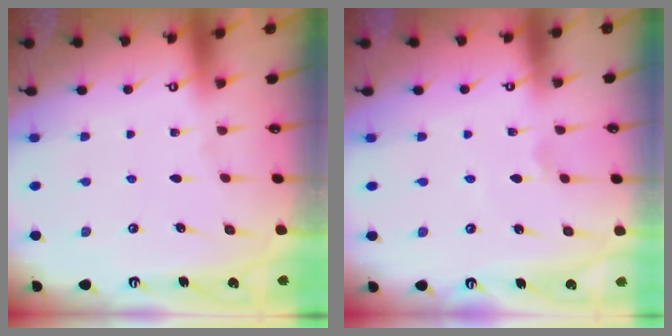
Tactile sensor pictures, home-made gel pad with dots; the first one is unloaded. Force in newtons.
{"total": 1.6, "press": 1.6, "slide": 0.3}